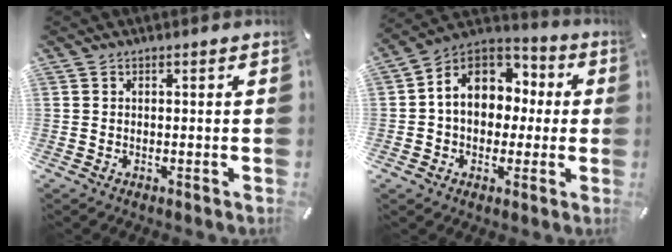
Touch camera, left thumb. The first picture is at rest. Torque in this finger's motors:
{"motor_torque": [1.73, 3.28, 1.15, -0.63, 0.39]}